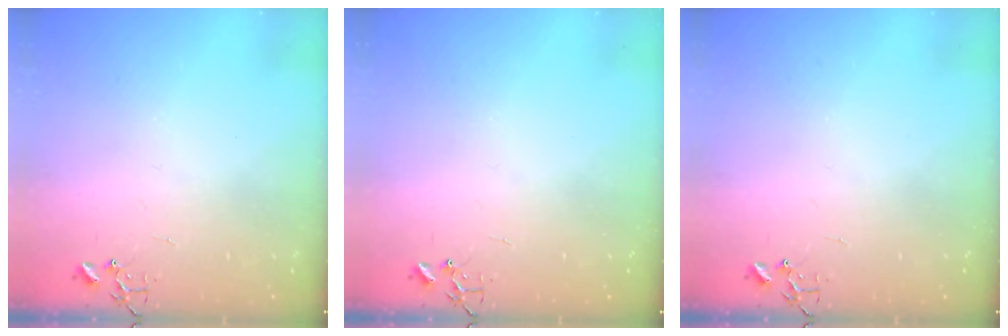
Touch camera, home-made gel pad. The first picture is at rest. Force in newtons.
{"total": 0.0}
{"total": 0.0}